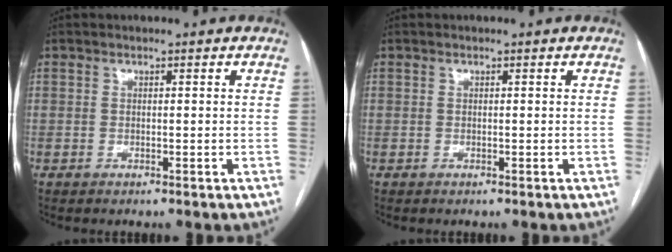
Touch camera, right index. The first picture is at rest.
{"total": 0.0}